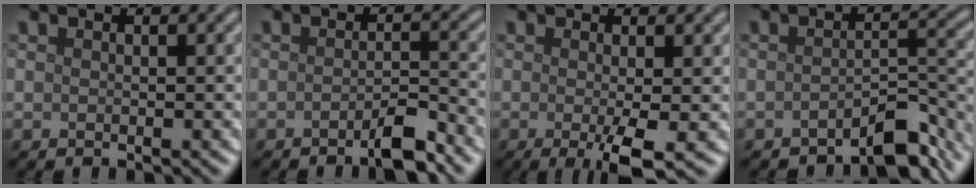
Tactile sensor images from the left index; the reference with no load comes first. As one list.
[{"total": 2.8, "force": [-2.0, 0.4, 1.9], "torque": [-0.029, 0.004, -0.038]}, {"total": 3.7, "force": [-0.9, 0.5, 3.5], "torque": [-0.062, -0.012, -0.015]}, {"total": 4.2, "force": [-3.3, 1.1, 2.4], "torque": [-0.029, 0.007, -0.055]}]